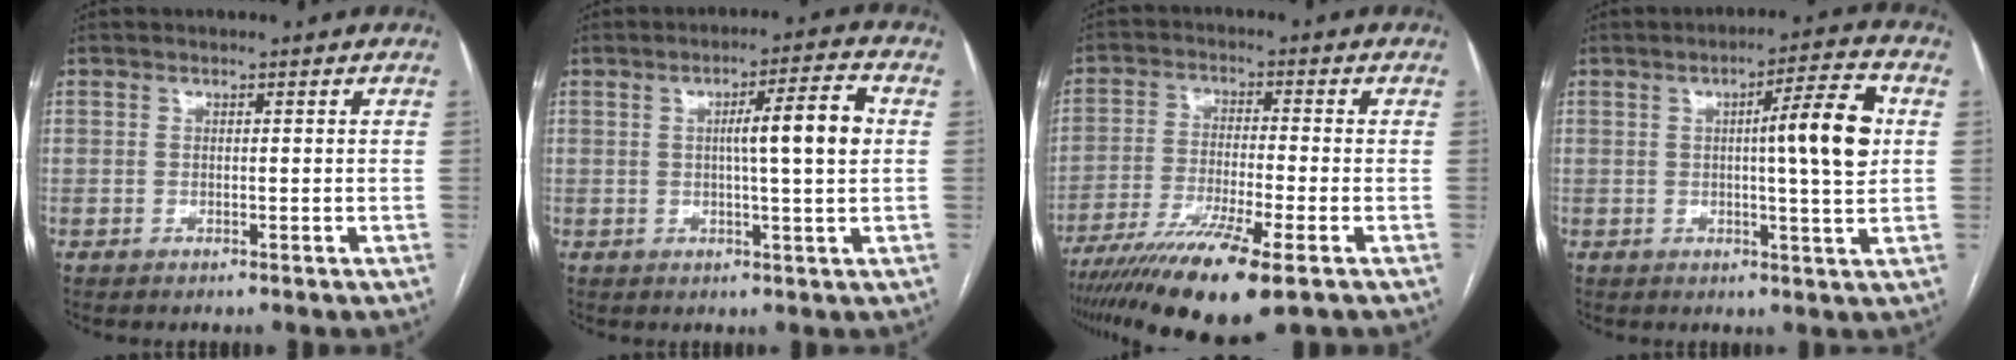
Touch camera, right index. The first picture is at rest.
{"total": 7.8, "force": [0.9, 0.0, 7.8], "torque": [-0.118, 0.008, 0.011]}
{"total": 13.1, "force": [-8.3, 0.4, 10.1], "torque": [-0.189, -0.033, -0.144]}
{"total": 9.8, "force": [1.4, 0.4, 9.6], "torque": [-0.140, 0.009, 0.019]}